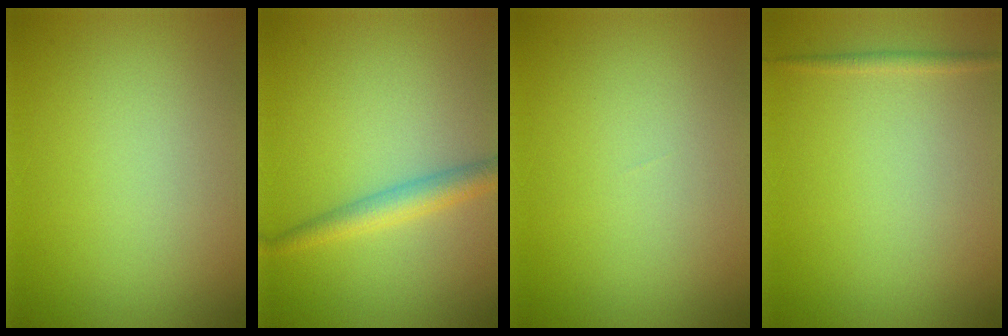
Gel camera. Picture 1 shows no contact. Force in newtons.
{"total": 2.6, "press": 2.6, "slide": 0.1}
{"total": 0.0}
{"total": 0.8, "press": 0.8, "slide": 0.1}